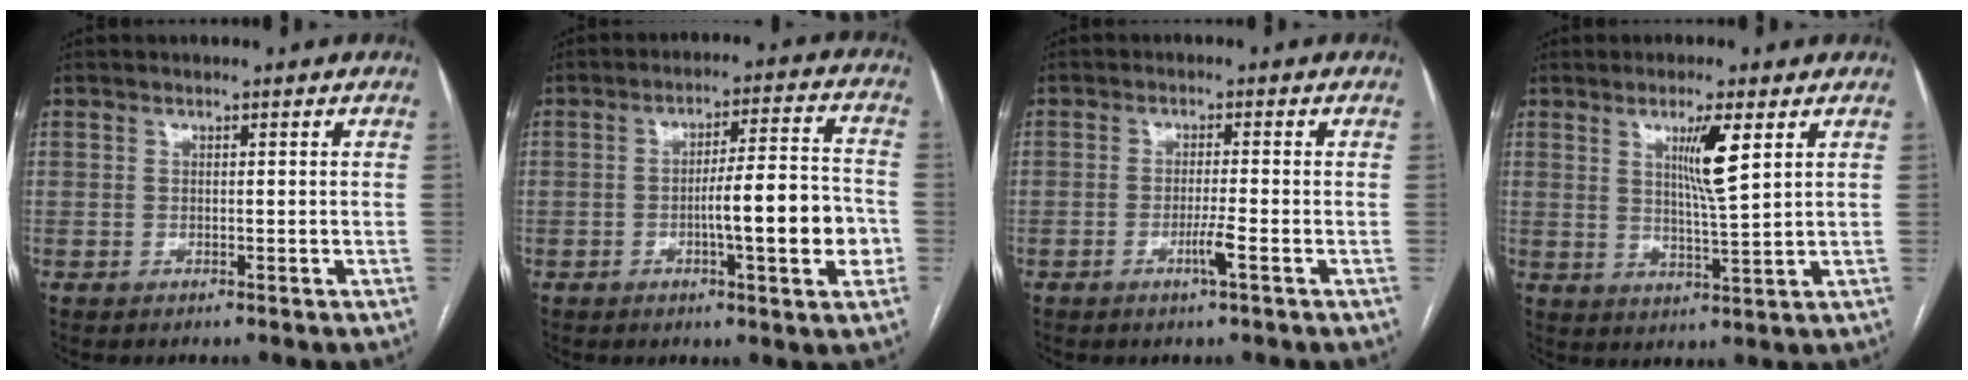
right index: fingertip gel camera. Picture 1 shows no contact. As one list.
[{"total": 11.3, "force": [-2.7, 1.4, 10.9], "torque": [-0.163, 0.013, -0.039]}, {"total": 2.7, "force": [-1.3, -0.4, 2.4], "torque": [-0.047, -0.005, -0.025]}, {"total": 6.4, "force": [2.6, -0.2, 5.9], "torque": [-0.103, -0.011, 0.046]}]